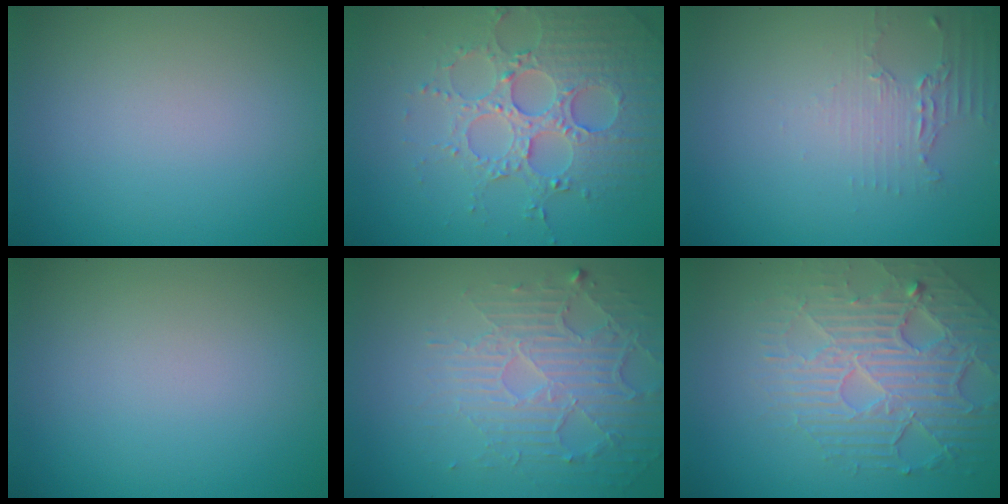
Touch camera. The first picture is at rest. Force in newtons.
{"total": 4.9, "press": 4.4, "slide": 2.1}
{"total": 2.0, "press": 1.5, "slide": 1.3}
{"total": 0.0}
{"total": 5.5, "press": 3.5, "slide": 4.3}
{"total": 6.4, "press": 4.8, "slide": 4.3}